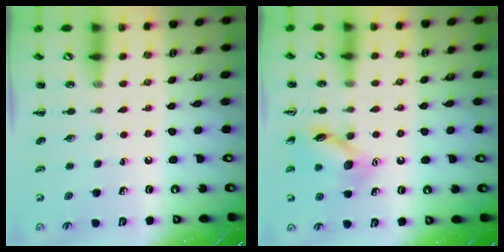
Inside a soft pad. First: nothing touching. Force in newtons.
{"total": 11.9, "press": 11.8, "slide": 0.9}